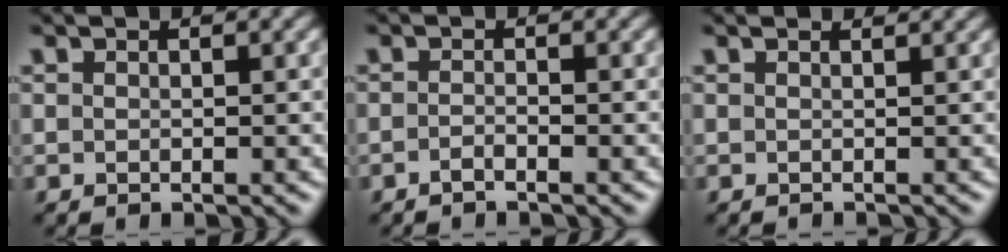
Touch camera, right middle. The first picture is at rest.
{"total": 0.8, "force": [-0.6, 0.1, 0.5], "torque": [-0.011, 0.002, -0.015]}
{"total": 1.1, "force": [0.7, 0.2, 0.7], "torque": [-0.004, -0.002, 0.003]}